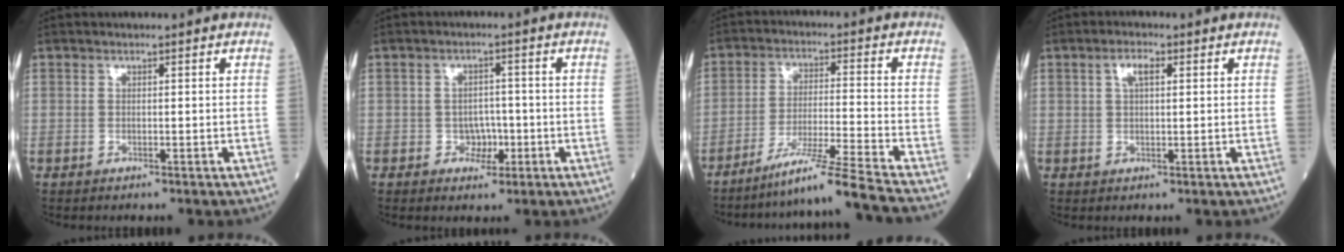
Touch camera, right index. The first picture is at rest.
{"total": 3.2, "force": [-1.2, 2.3, 1.8], "torque": [-0.020, 0.007, -0.017]}
{"total": 12.4, "force": [-10.5, -3.6, 5.5], "torque": [-0.080, -0.023, -0.176]}
{"total": 2.9, "force": [1.1, 1.0, 2.5], "torque": [-0.050, 0.007, 0.021]}